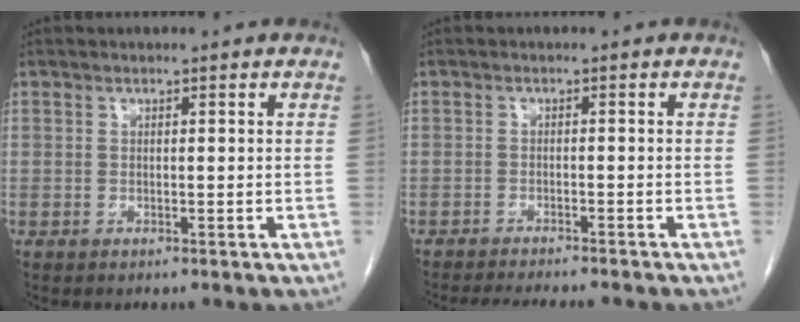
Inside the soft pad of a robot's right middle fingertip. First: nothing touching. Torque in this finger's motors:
{"motor_torque": [0.32, -0.31, 0.04, 0.02]}